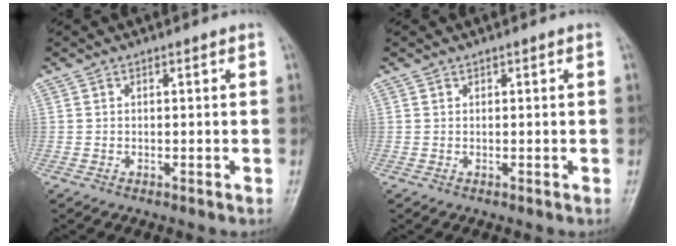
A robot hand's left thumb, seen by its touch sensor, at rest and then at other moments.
{"total": 0.0}